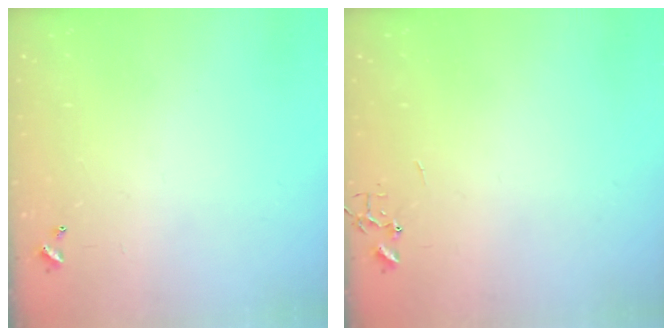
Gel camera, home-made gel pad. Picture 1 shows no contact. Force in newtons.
{"total": 0.0}